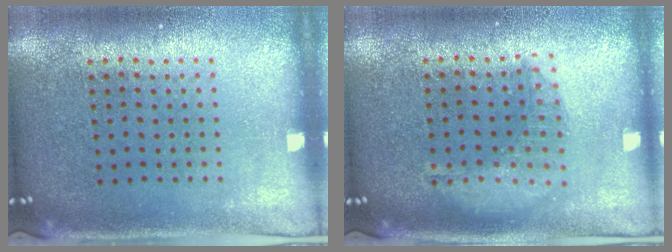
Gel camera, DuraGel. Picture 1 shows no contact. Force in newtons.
{"total": 1.5, "press": 1.5, "slide": 0.5}